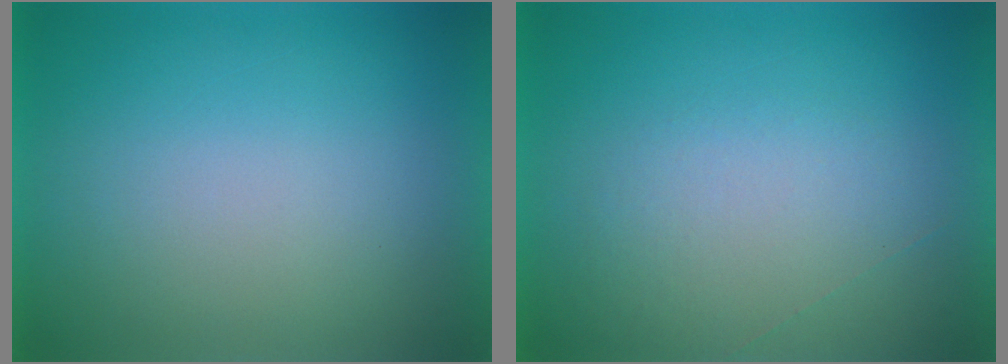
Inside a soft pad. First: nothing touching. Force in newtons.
{"total": 1.0}